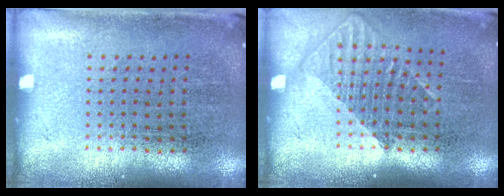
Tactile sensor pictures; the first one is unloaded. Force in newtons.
{"total": 1.3, "press": 1.0, "slide": 0.7}